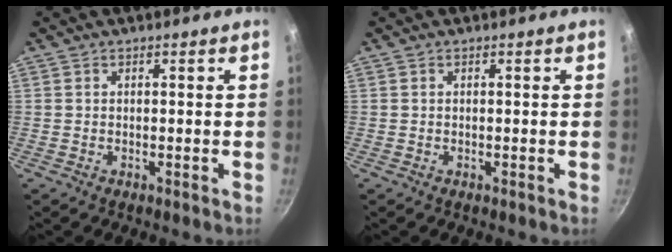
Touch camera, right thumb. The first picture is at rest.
{"total": 0.0}